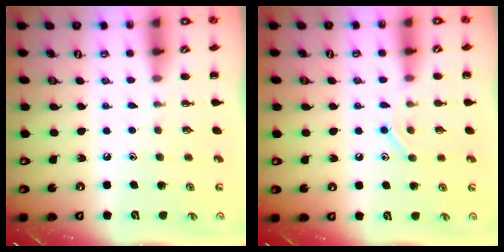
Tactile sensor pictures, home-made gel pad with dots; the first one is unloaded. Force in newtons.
{"total": 7.8, "press": 7.8, "slide": 1.1}